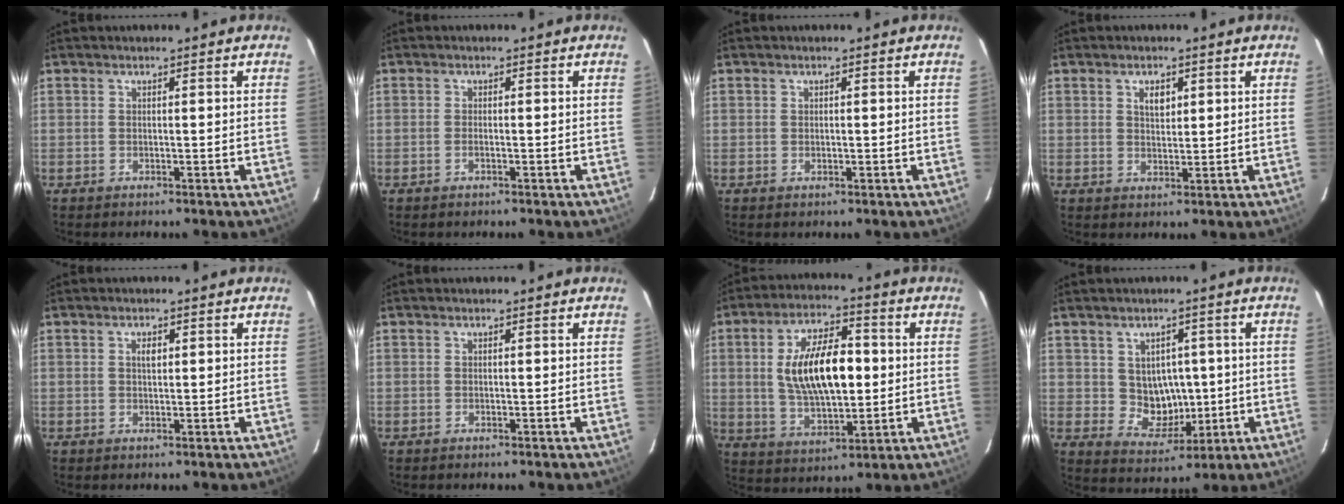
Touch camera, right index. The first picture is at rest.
{"total": 0.8, "force": [-0.4, 0.3, 0.6], "torque": [-0.014, 0.000, -0.008]}
{"total": 0.6, "force": [0.1, 0.6, 0.1], "torque": [0.000, 0.001, 0.002]}
{"total": 3.0, "force": [1.3, 1.8, 2.1], "torque": [-0.032, 0.004, 0.022]}
{"total": 1.5, "force": [0.5, 0.9, 1.2], "torque": [-0.019, 0.004, 0.008]}
{"total": 0.0}
{"total": 15.7, "force": [1.3, 7.3, 13.9], "torque": [-0.249, 0.011, 0.033]}
{"total": 7.2, "force": [0.4, 6.6, 2.8], "torque": [-0.056, 0.004, 0.024]}